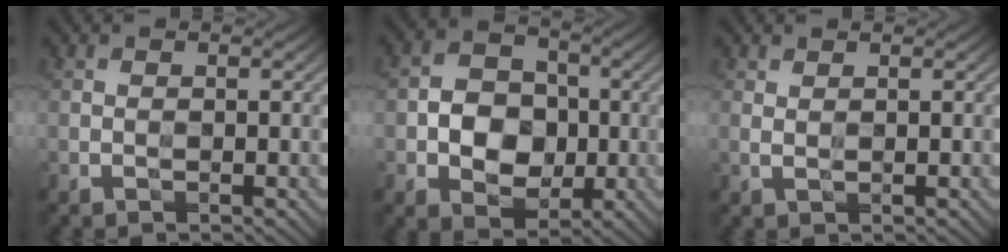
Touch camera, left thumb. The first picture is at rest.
{"total": 7.3, "force": [-1.0, 5.7, 4.3], "torque": [-0.080, 0.002, -0.033]}
{"total": 0.8, "force": [0.6, 0.2, 0.5], "torque": [-0.016, 0.000, 0.012]}